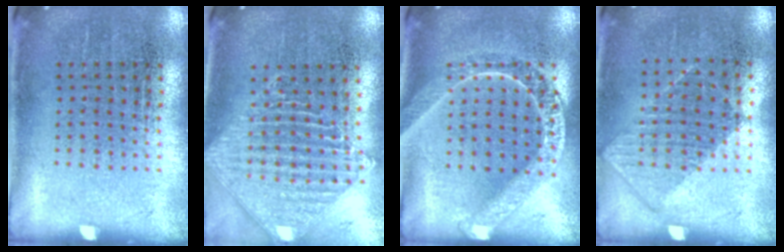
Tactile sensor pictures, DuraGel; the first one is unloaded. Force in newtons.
{"total": 1.5, "press": 1.3, "slide": 0.6}
{"total": 1.4, "press": 1.4, "slide": 0.2}
{"total": 0.8, "press": 0.6, "slide": 0.4}